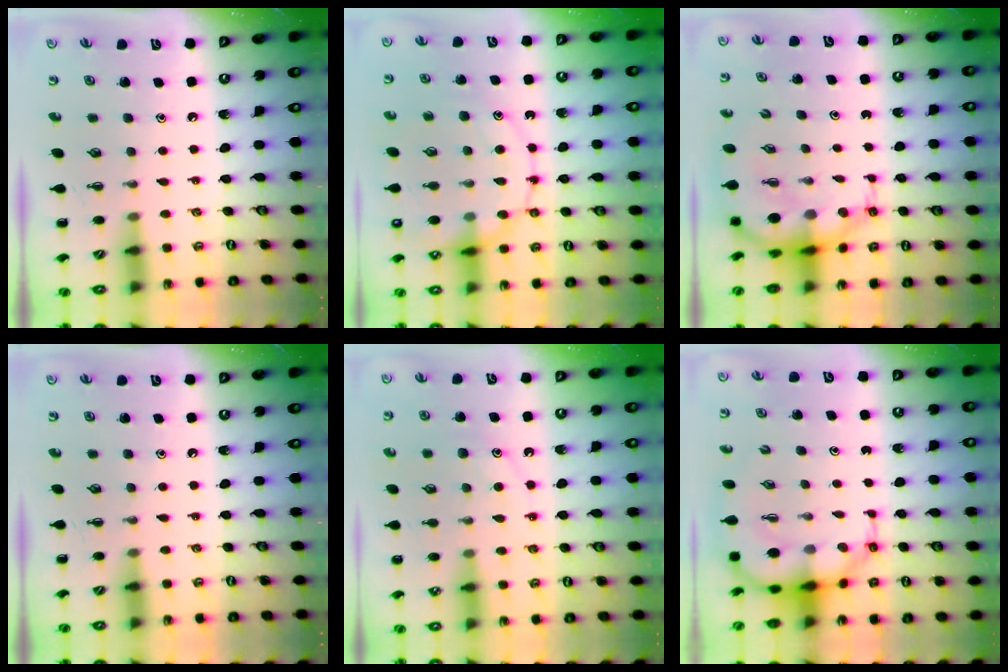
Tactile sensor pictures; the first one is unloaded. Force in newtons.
{"total": 15.8, "press": 15.7, "slide": 1.8}
{"total": 7.2, "press": 6.8, "slide": 2.1}
{"total": 0.0}
{"total": 10.6, "press": 10.6, "slide": 0.7}
{"total": 7.2, "press": 6.8, "slide": 2.2}